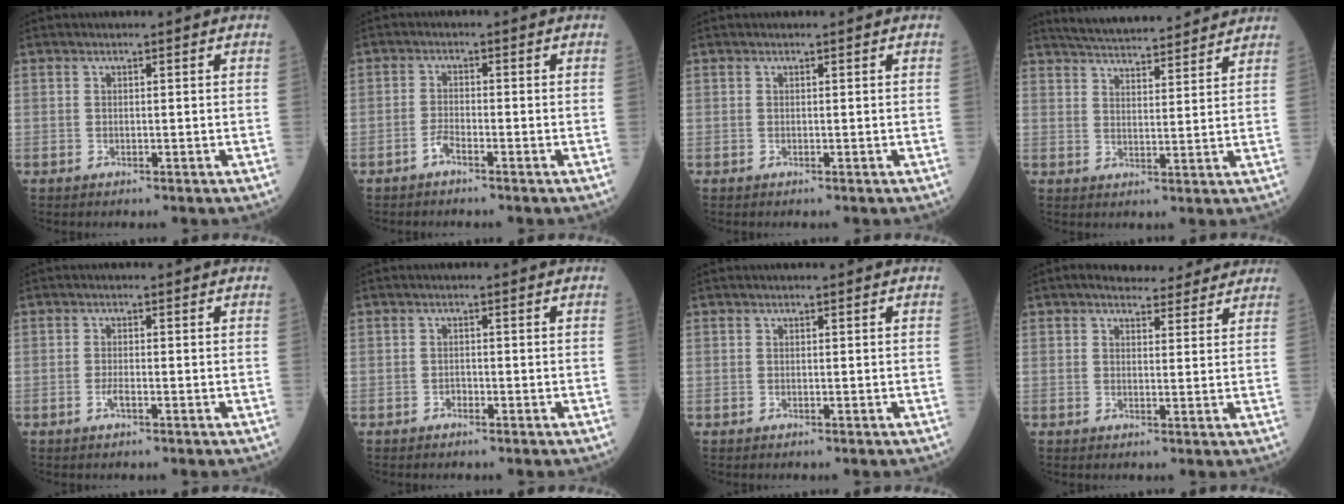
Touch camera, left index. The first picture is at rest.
{"total": 1.8, "force": [-1.4, 0.2, 1.1], "torque": [-0.027, -0.001, -0.030]}
{"total": 0.0}
{"total": 14.7, "force": [13.7, 1.9, 5.0], "torque": [-0.080, 0.022, 0.197]}
{"total": 1.3, "force": [-0.7, 0.2, 1.1], "torque": [-0.027, -0.002, -0.014]}
{"total": 0.0}
{"total": 0.0}
{"total": 7.8, "force": [6.9, 2.7, 2.5], "torque": [-0.024, 0.013, 0.080]}